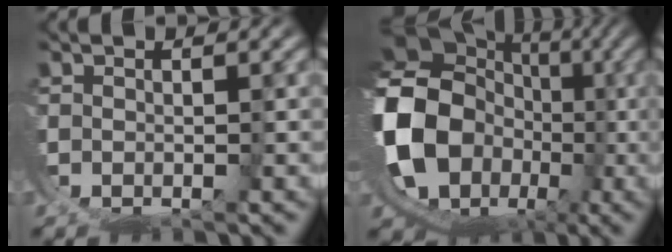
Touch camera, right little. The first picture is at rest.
{"total": 18.7, "force": [-1.0, 15.4, 10.6], "torque": [-0.218, -0.068, 0.004]}